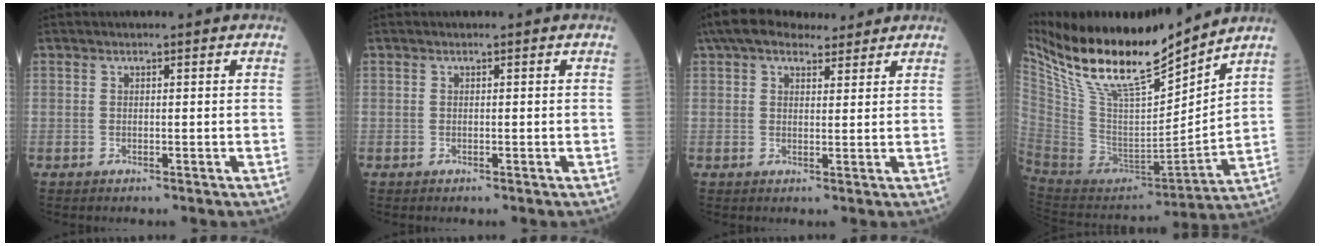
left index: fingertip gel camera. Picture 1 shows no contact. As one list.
[{"total": 0.0}, {"total": 9.8, "force": [7.8, 3.7, 4.5], "torque": [-0.071, 0.042, 0.123]}, {"total": 19.7, "force": [15.8, 3.2, 11.4], "torque": [-0.207, -0.016, 0.302]}]